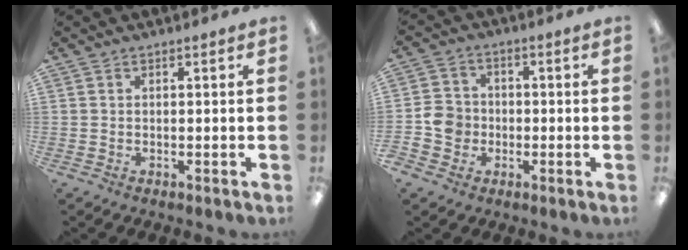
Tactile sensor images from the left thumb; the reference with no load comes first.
{"total": 6.4, "force": [-1.8, 5.8, 2.1], "torque": [-0.038, 0.016, -0.030]}